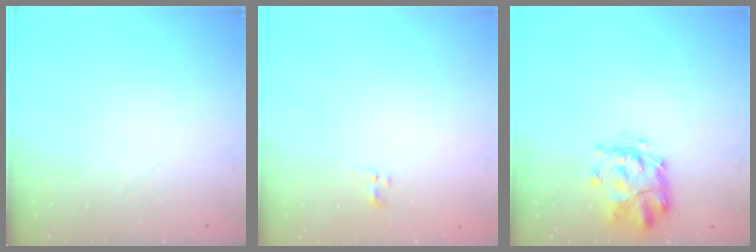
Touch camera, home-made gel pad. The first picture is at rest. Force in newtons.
{"total": 0.7, "press": 0.4, "slide": 0.6}
{"total": 3.9, "press": 3.5, "slide": 1.7}